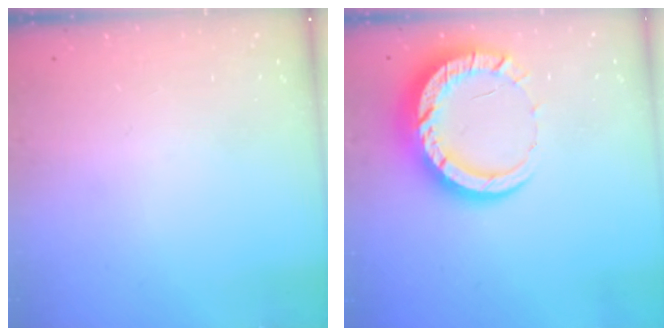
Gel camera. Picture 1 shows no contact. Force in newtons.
{"total": 14.0, "press": 14.0, "slide": 1.3}